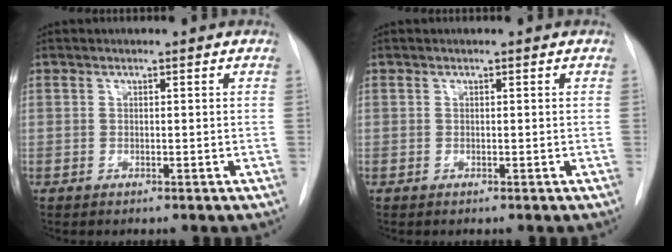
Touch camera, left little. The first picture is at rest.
{"total": 0.0}